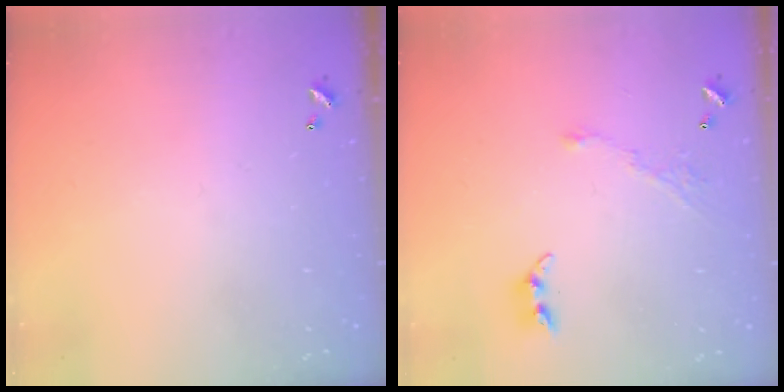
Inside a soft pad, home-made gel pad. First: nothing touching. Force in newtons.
{"total": 5.4, "press": 5.3, "slide": 0.7}